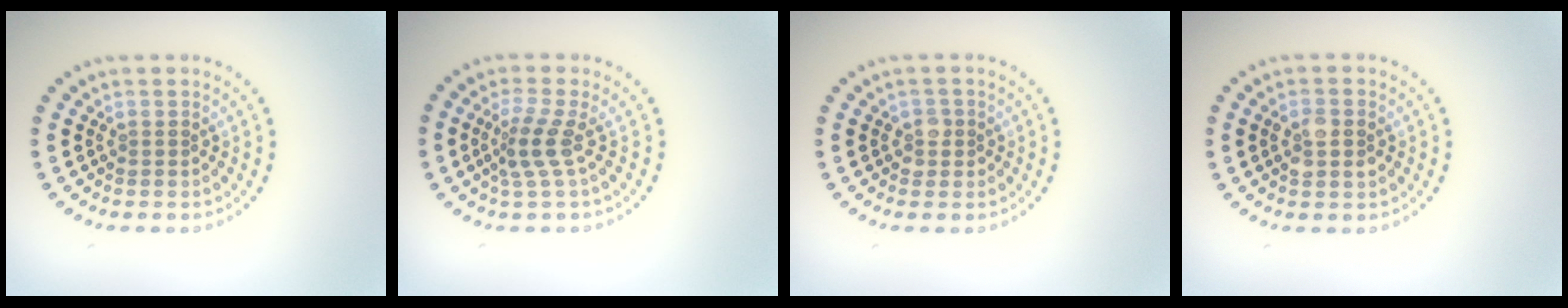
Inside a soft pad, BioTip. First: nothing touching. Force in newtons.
{"total": 2.6, "press": 1.8, "slide": 1.8}
{"total": 1.4, "press": 1.3, "slide": 0.6}
{"total": 2.2, "press": 2.2, "slide": 0.2}